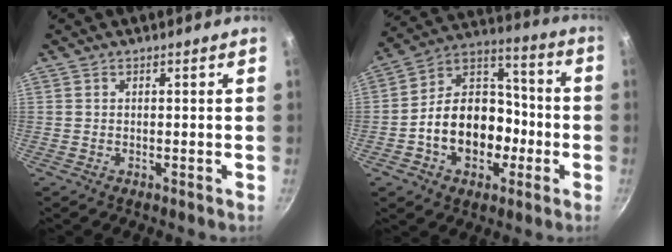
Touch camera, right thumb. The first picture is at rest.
{"total": 17.3, "force": [-4.4, 12.9, 10.7], "torque": [-0.134, 0.059, -0.076]}